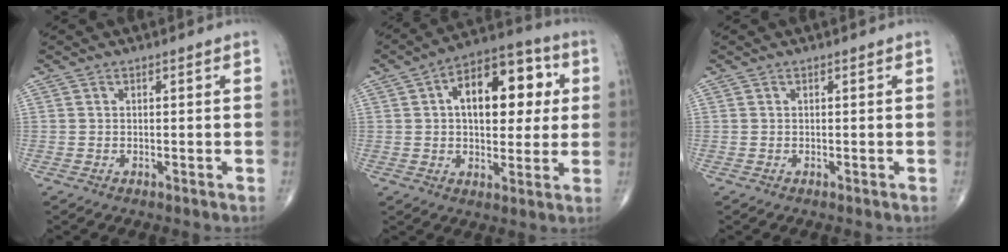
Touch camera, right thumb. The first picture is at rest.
{"total": 16.9, "force": [3.5, 9.4, 13.6], "torque": [-0.154, 0.016, 0.045]}
{"total": 0.0}